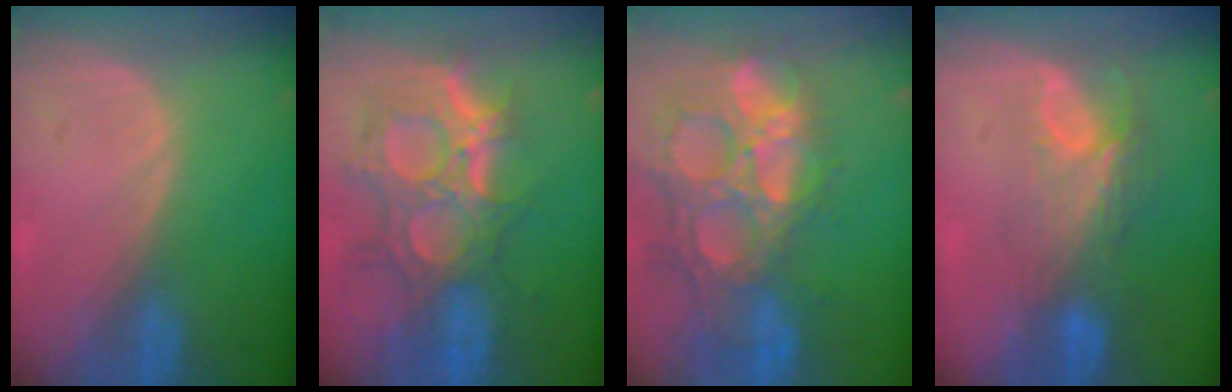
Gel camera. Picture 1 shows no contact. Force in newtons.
{"total": 12.1, "press": 10.8, "slide": 5.5}
{"total": 14.7, "press": 12.2, "slide": 8.2}
{"total": 7.9, "press": 7.0, "slide": 3.7}